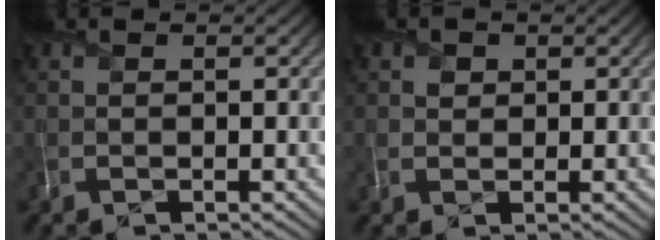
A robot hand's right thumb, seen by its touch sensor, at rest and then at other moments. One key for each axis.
{"total": 1.5, "fx": 0.8, "fy": 1.2, "fz": 0.4, "tx": -0.007, "ty": 0.004, "tz": 0.013}